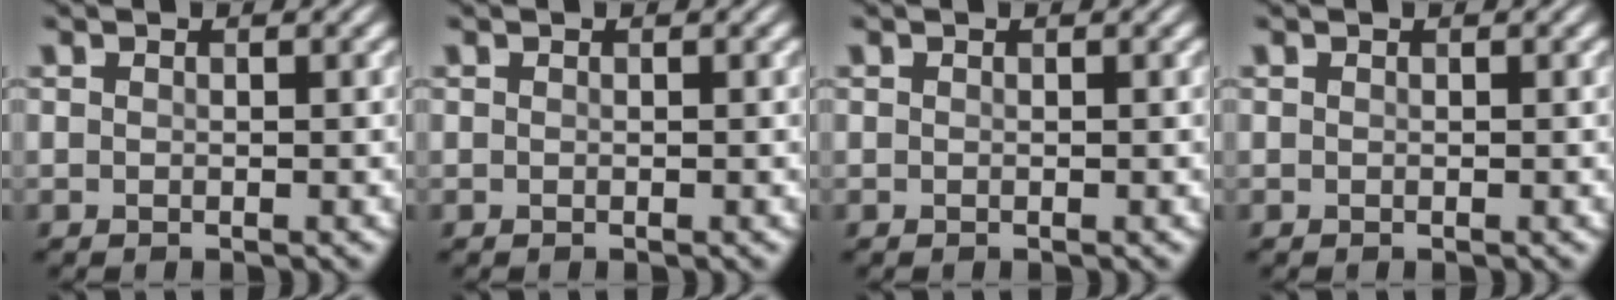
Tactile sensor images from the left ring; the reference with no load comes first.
{"total": 0.0}
{"total": 0.0}
{"total": 0.0}